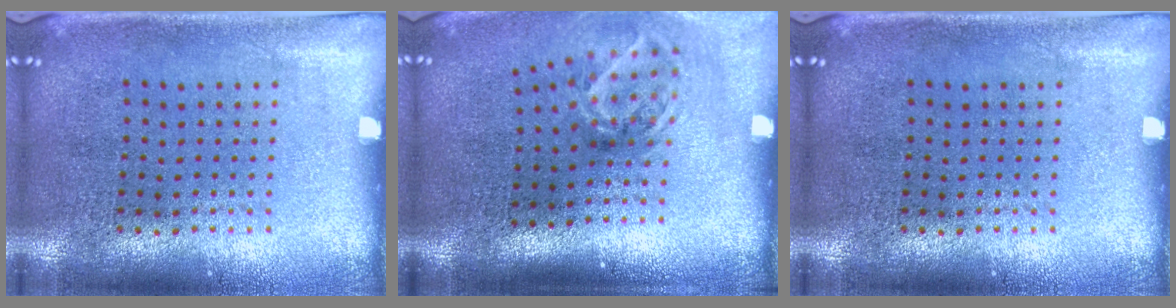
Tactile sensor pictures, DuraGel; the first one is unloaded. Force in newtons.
{"total": 2.0, "press": 1.3, "slide": 1.5}
{"total": 0.0}